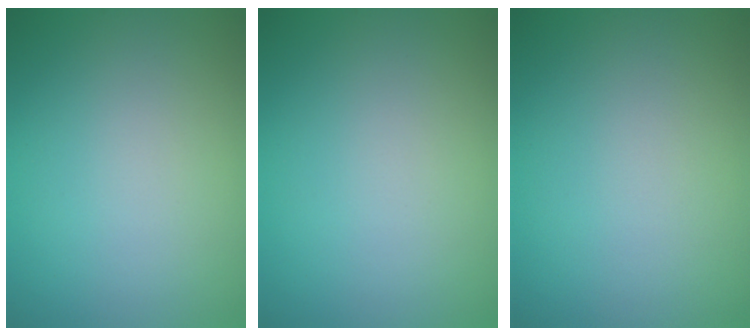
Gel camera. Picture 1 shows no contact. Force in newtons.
{"total": 0.0}
{"total": 0.0}